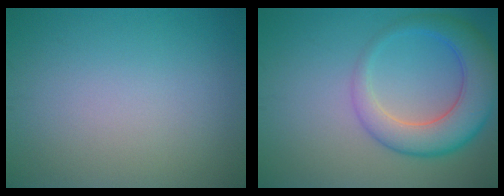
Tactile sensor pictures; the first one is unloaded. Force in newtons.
{"total": 6.6, "press": 6.6, "slide": 0.3}